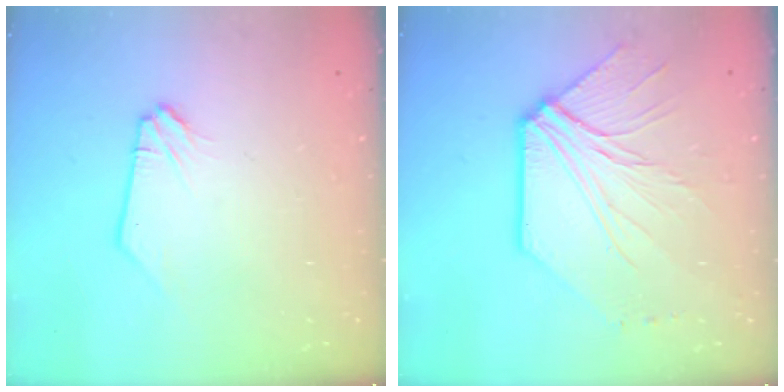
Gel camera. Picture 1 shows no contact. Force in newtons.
{"total": 9.9, "press": 9.8, "slide": 1.3}